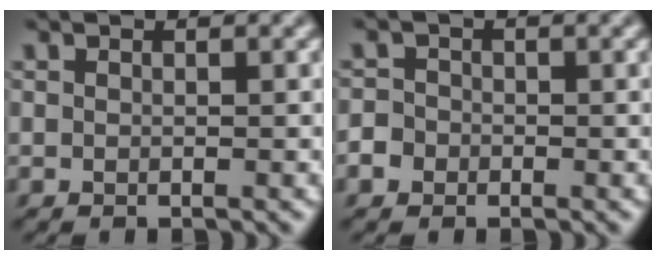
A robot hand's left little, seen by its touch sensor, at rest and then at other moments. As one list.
[{"total": 4.0, "force": [-1.9, 3.4, 1.0], "torque": [-0.009, 0.004, -0.057]}]